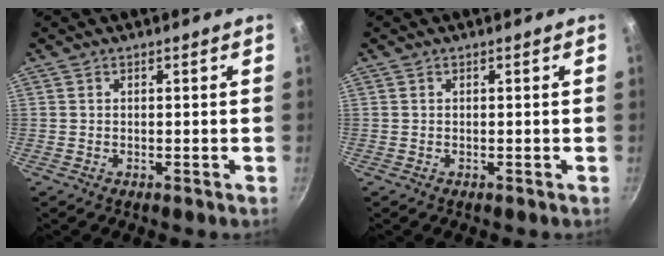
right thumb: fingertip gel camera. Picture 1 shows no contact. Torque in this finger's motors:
{"motor_torque": [-0.12, 0.12, 0.00, 0.00, 0.00]}